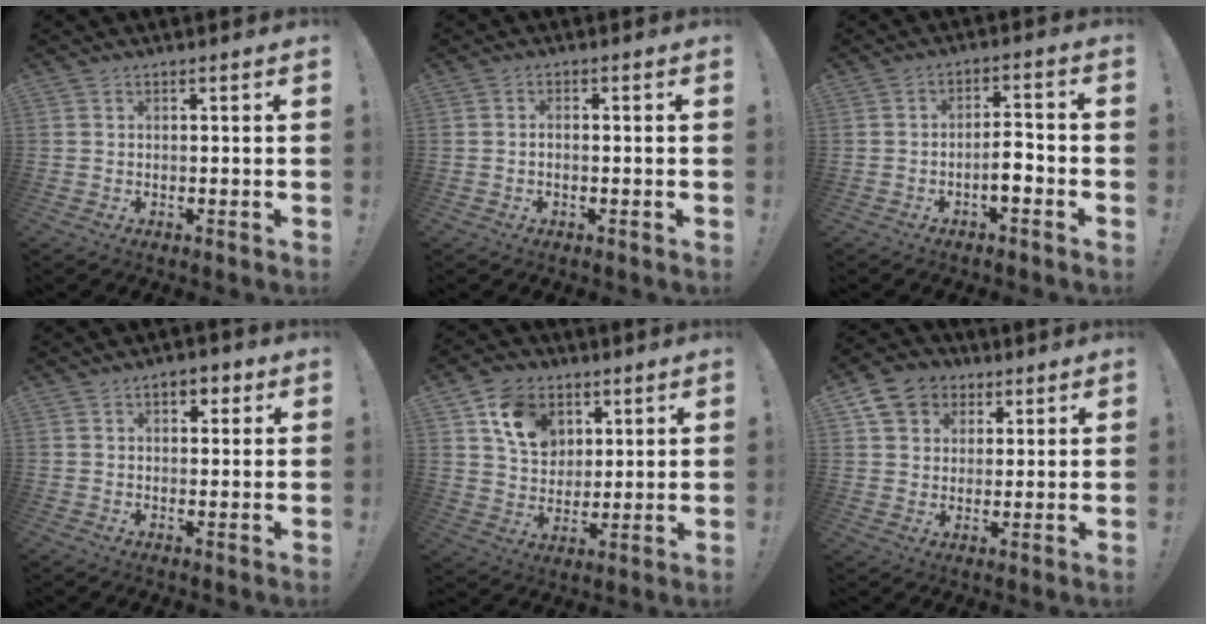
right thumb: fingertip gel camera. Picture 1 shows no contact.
{"total": 1.1, "force": [-0.4, 0.5, 0.8], "torque": [-0.015, 0.004, -0.007]}
{"total": 5.4, "force": [-2.3, 1.8, 4.6], "torque": [-0.064, 0.008, -0.040]}
{"total": 4.3, "force": [1.7, 2.6, 2.9], "torque": [-0.038, 0.002, 0.026]}
{"total": 12.7, "force": [6.2, 9.6, 5.5], "torque": [-0.088, -0.021, 0.123]}
{"total": 10.3, "force": [4.6, 8.5, 3.5], "torque": [-0.057, -0.014, 0.095]}